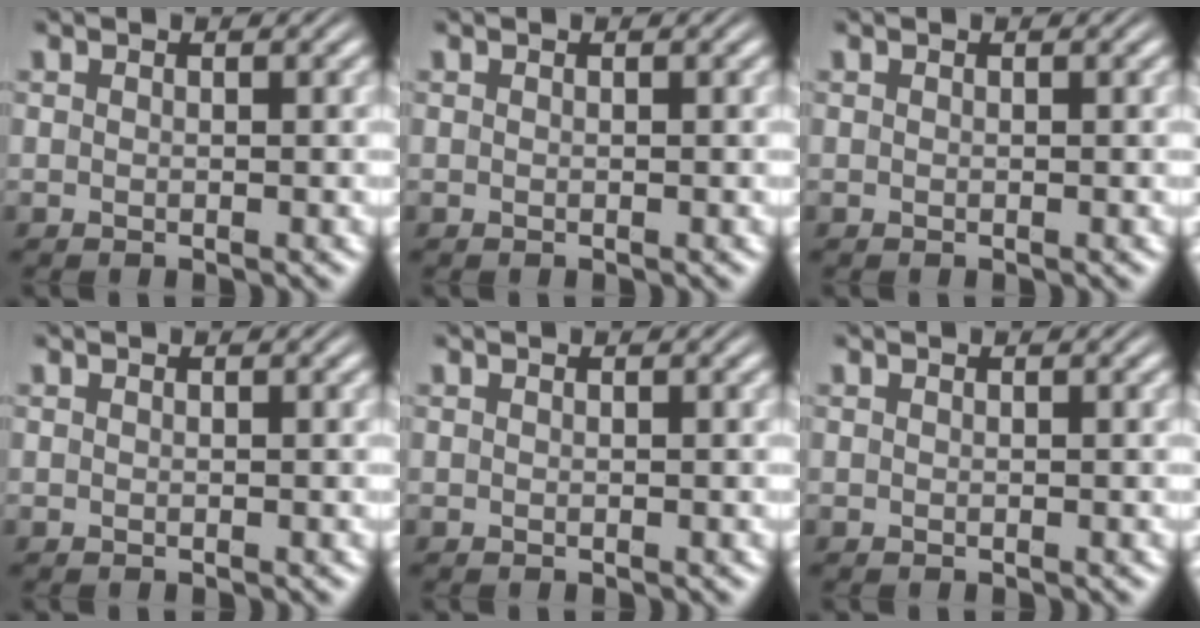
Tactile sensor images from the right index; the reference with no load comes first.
{"total": 0.0}
{"total": 0.0}
{"total": 0.0}
{"total": 0.0}
{"total": 0.0}